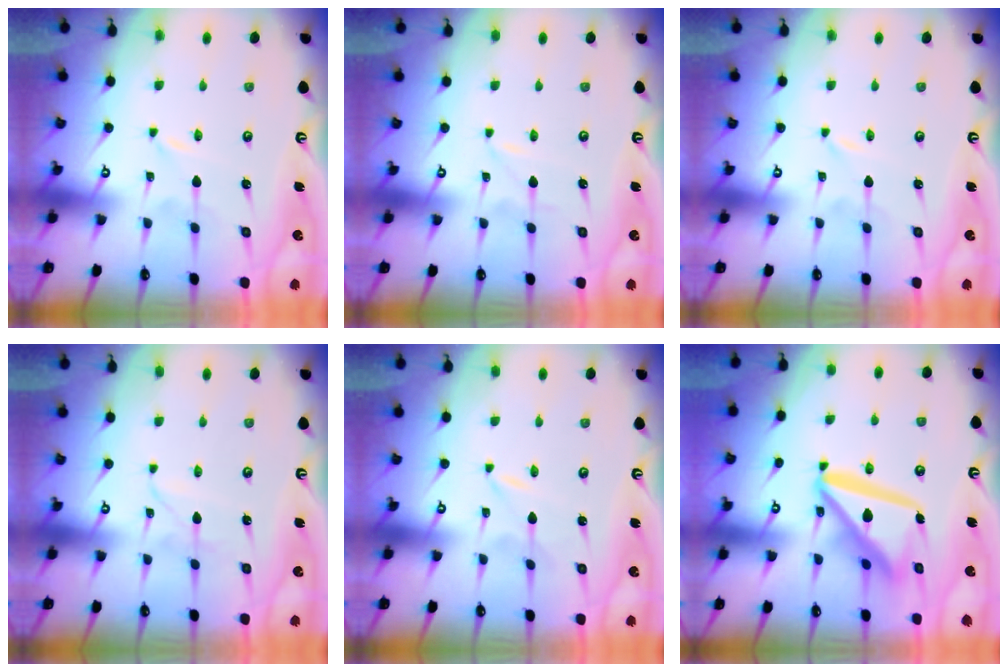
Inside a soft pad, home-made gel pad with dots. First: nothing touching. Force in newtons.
{"total": 0.0}
{"total": 0.0}
{"total": 2.1, "press": 2.1, "slide": 0.2}
{"total": 0.0}
{"total": 16.9, "press": 16.8, "slide": 2.1}